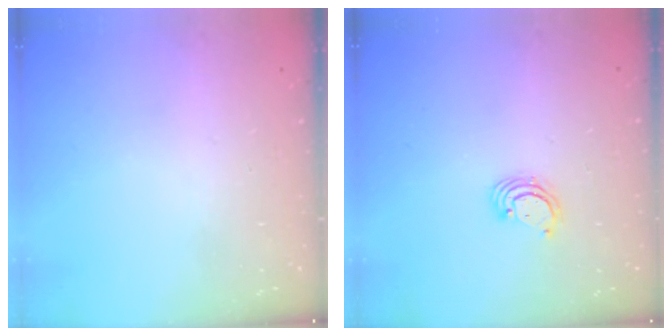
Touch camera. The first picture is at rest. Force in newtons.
{"total": 3.1, "press": 3.1, "slide": 0.3}